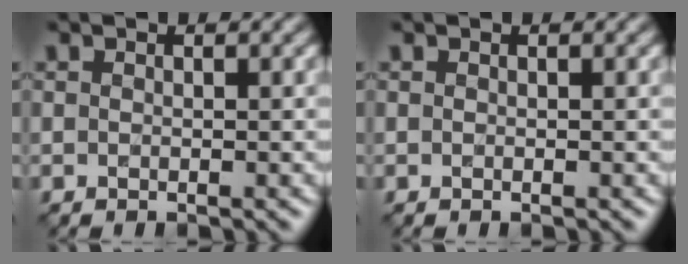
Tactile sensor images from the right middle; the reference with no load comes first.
{"total": 0.0}